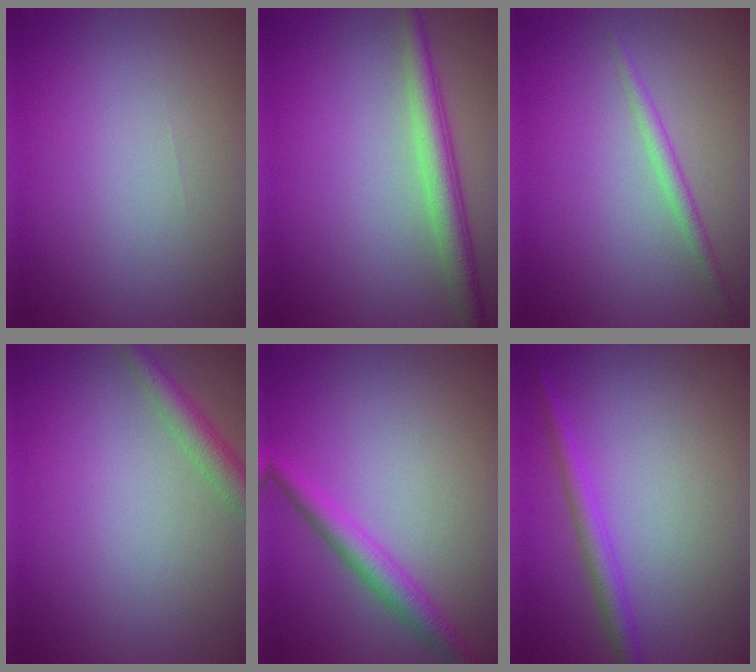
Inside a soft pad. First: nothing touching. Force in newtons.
{"total": 3.5, "press": 3.5, "slide": 0.1}
{"total": 1.3, "press": 1.3, "slide": 0.0}
{"total": 2.4, "press": 2.4, "slide": 0.1}
{"total": 2.9, "press": 2.9, "slide": 0.1}
{"total": 2.1, "press": 2.1, "slide": 0.1}